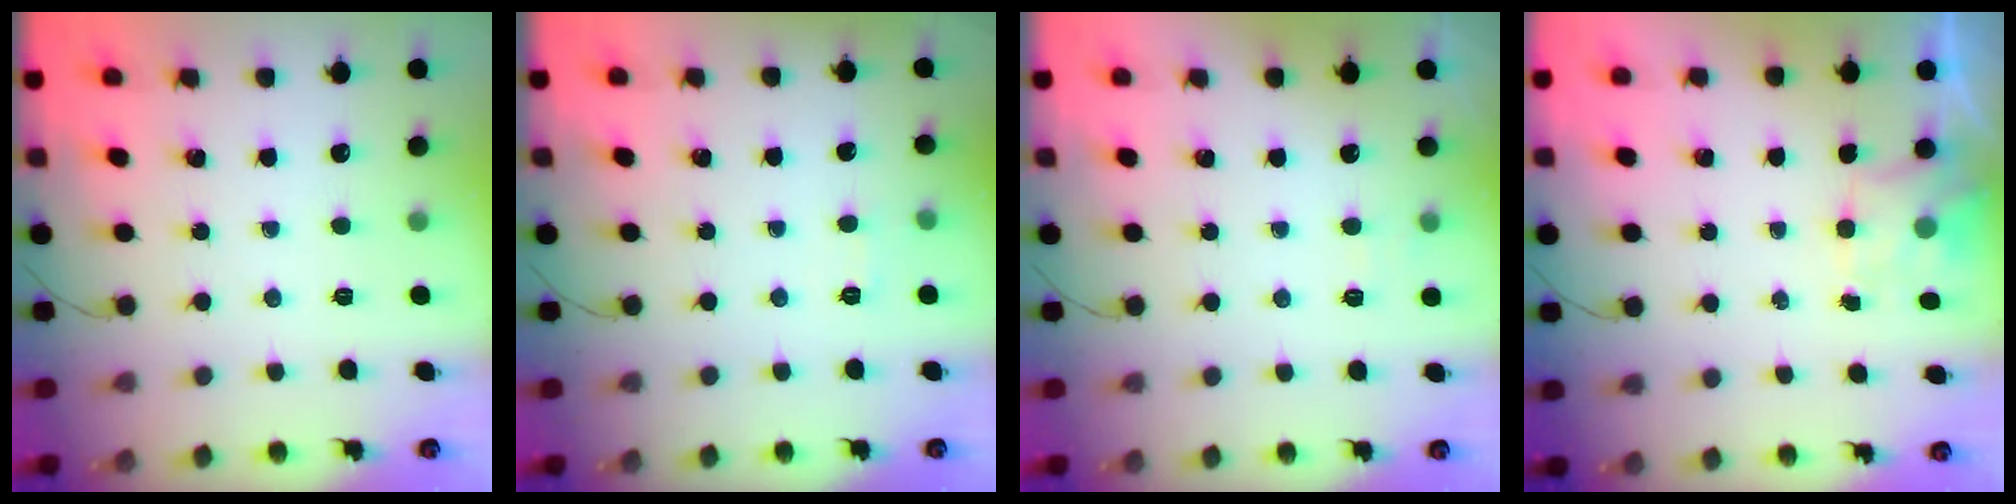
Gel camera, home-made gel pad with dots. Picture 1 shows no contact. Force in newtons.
{"total": 4.3, "press": 4.1, "slide": 1.2}
{"total": 3.1, "press": 2.5, "slide": 1.8}
{"total": 1.5, "press": 1.3, "slide": 0.8}